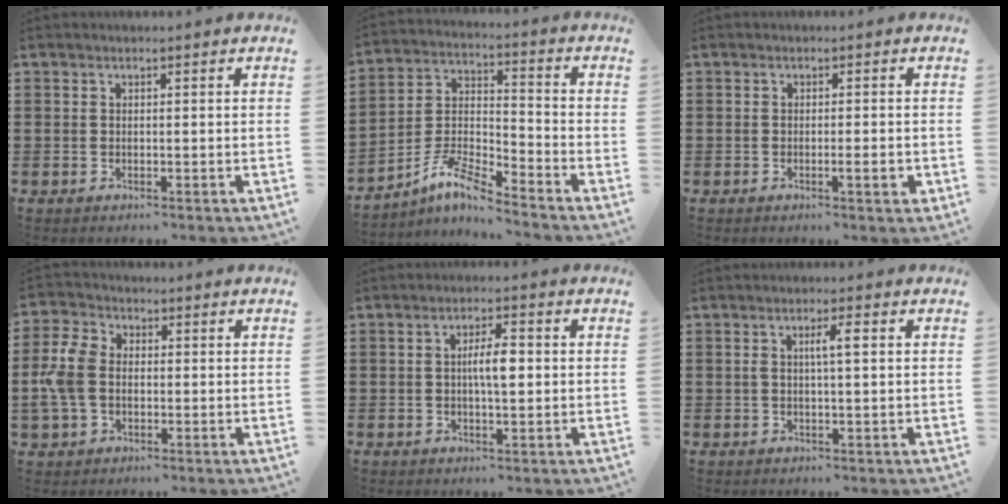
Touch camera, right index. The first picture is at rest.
{"total": 7.3, "force": [-6.0, 1.0, 4.0], "torque": [-0.099, -0.011, -0.122]}
{"total": 2.5, "force": [-0.8, 0.2, 2.4], "torque": [-0.038, -0.005, -0.013]}
{"total": 6.7, "force": [-0.9, 4.6, 4.7], "torque": [-0.130, -0.001, -0.026]}
{"total": 4.5, "force": [0.2, 1.3, 4.3], "torque": [-0.080, 0.004, 0.001]}
{"total": 3.0, "force": [0.5, 0.4, 2.9], "torque": [-0.056, 0.003, 0.005]}